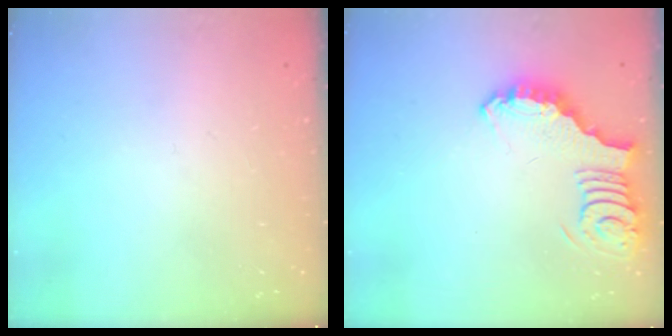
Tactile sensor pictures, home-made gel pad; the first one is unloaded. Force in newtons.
{"total": 3.6, "press": 3.6, "slide": 0.6}